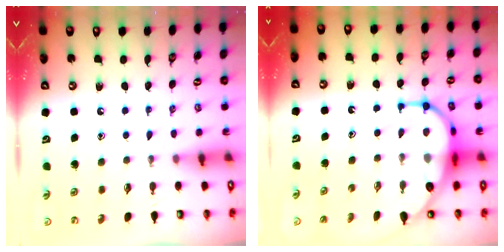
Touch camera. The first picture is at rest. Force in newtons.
{"total": 11.9, "press": 11.8, "slide": 1.3}